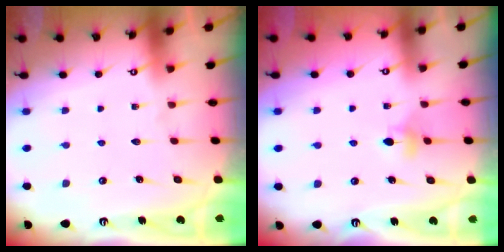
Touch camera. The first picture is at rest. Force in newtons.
{"total": 4.3, "press": 4.2, "slide": 0.7}